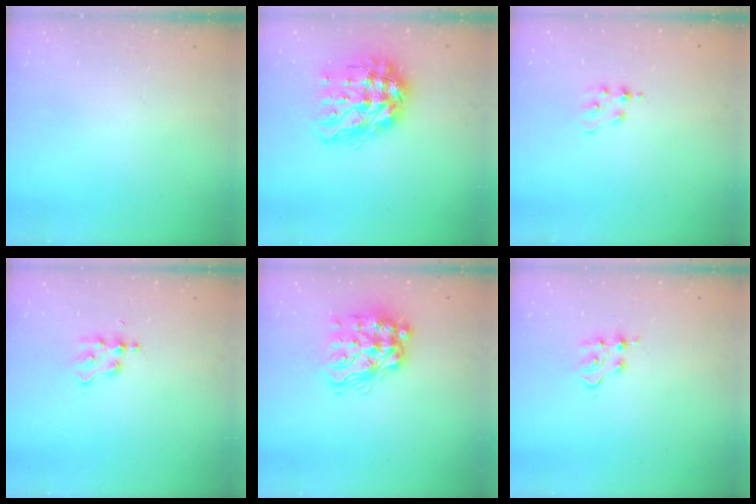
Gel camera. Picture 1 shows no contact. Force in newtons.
{"total": 17.9, "press": 17.8, "slide": 1.8}
{"total": 1.8, "press": 1.8, "slide": 0.4}
{"total": 2.9, "press": 2.9, "slide": 0.4}
{"total": 16.4, "press": 16.3, "slide": 1.7}
{"total": 4.6, "press": 4.5, "slide": 0.6}